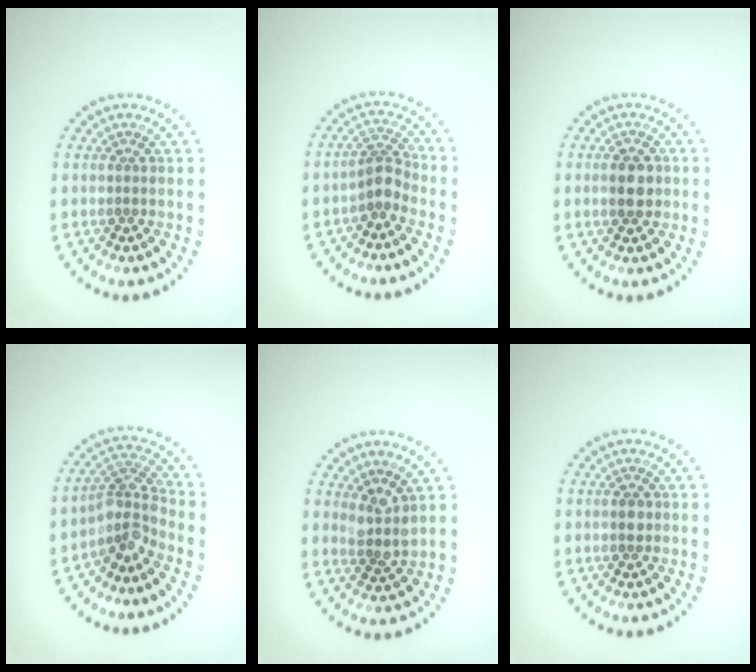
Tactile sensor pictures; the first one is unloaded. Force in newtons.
{"total": 2.5, "press": 1.9, "slide": 1.6}
{"total": 3.0, "press": 3.0, "slide": 0.1}
{"total": 3.6, "press": 2.6, "slide": 2.5}
{"total": 2.4, "press": 2.0, "slide": 1.4}
{"total": 1.4, "press": 1.4, "slide": 0.1}